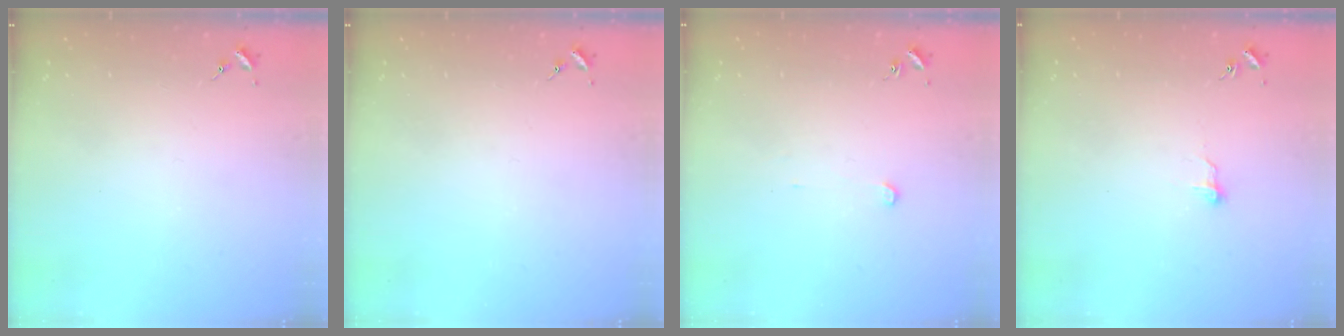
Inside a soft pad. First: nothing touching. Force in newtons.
{"total": 0.0}
{"total": 2.5, "press": 2.5, "slide": 0.1}
{"total": 5.6, "press": 5.5, "slide": 0.6}